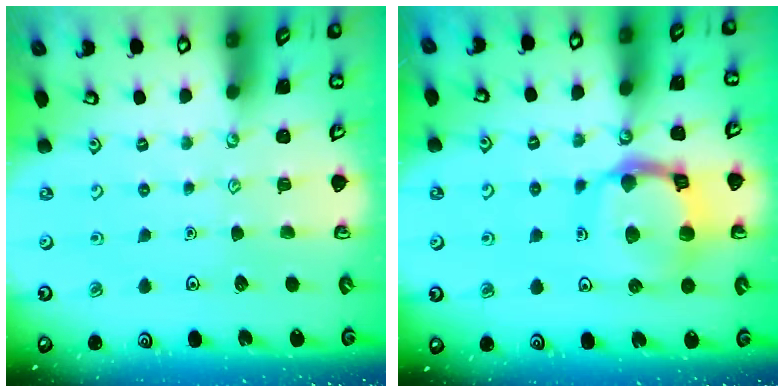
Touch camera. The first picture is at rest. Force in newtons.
{"total": 14.9, "press": 14.8, "slide": 1.6}